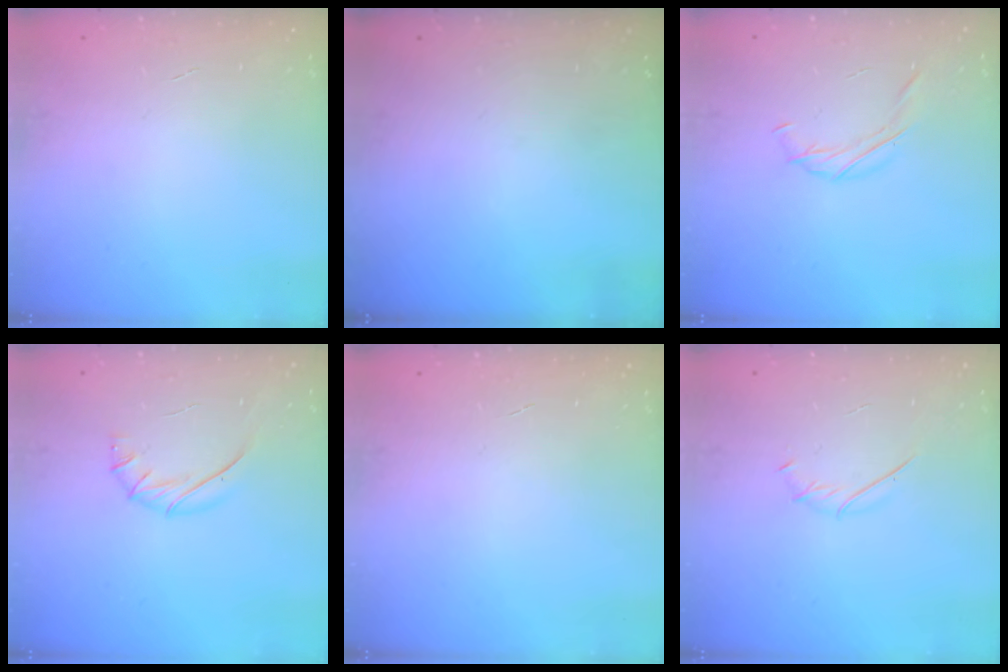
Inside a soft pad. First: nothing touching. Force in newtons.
{"total": 0.0}
{"total": 7.5, "press": 7.2, "slide": 2.1}
{"total": 7.1, "press": 6.9, "slide": 1.5}
{"total": 0.0}
{"total": 1.9, "press": 1.8, "slide": 0.6}